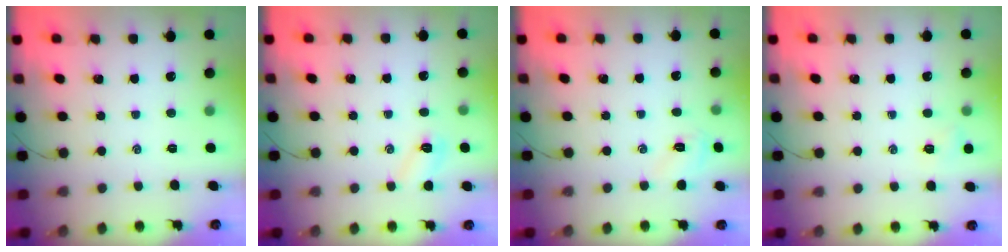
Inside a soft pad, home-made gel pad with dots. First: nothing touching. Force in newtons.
{"total": 4.0, "press": 3.9, "slide": 1.0}
{"total": 4.0, "press": 3.9, "slide": 1.1}
{"total": 4.3, "press": 4.1, "slide": 1.4}